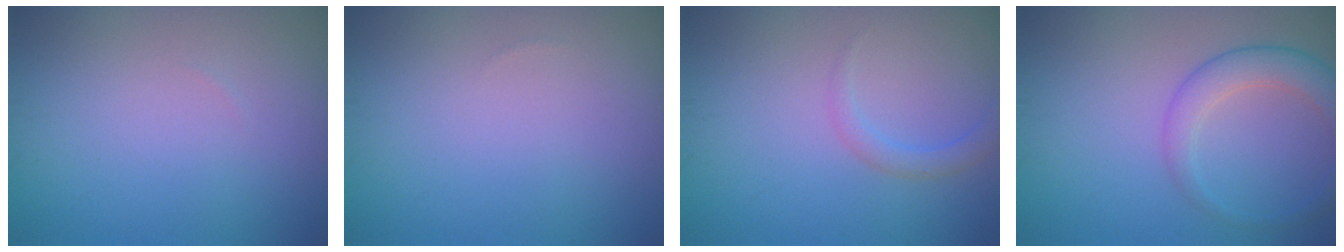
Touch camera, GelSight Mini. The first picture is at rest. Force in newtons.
{"total": 0.0}
{"total": 1.6, "press": 1.6, "slide": 0.1}
{"total": 2.9, "press": 2.8, "slide": 0.1}